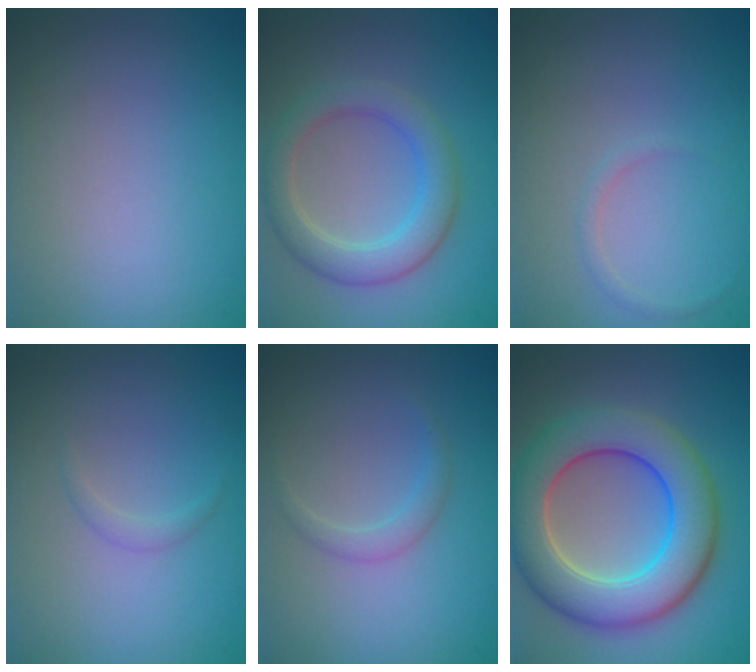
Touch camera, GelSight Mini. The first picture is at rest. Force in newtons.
{"total": 4.2, "press": 4.2, "slide": 0.1}
{"total": 0.7, "press": 0.7, "slide": 0.1}
{"total": 0.7, "press": 0.7, "slide": 0.0}
{"total": 1.3, "press": 1.2, "slide": 0.2}
{"total": 9.5, "press": 9.5, "slide": 0.3}